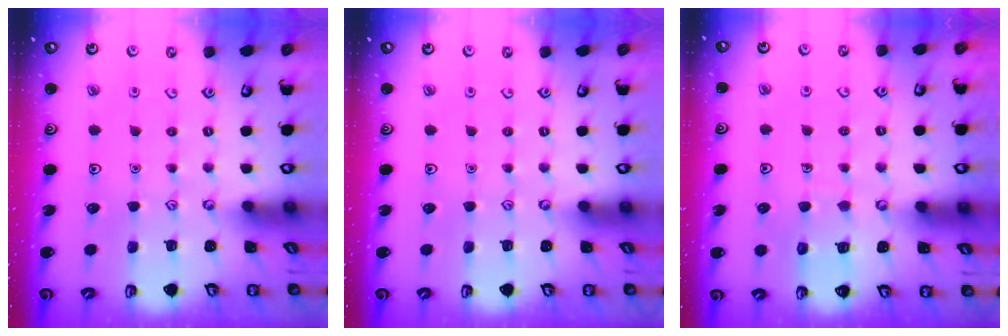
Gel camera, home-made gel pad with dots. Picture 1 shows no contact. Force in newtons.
{"total": 0.0}
{"total": 5.6, "press": 5.6, "slide": 0.4}